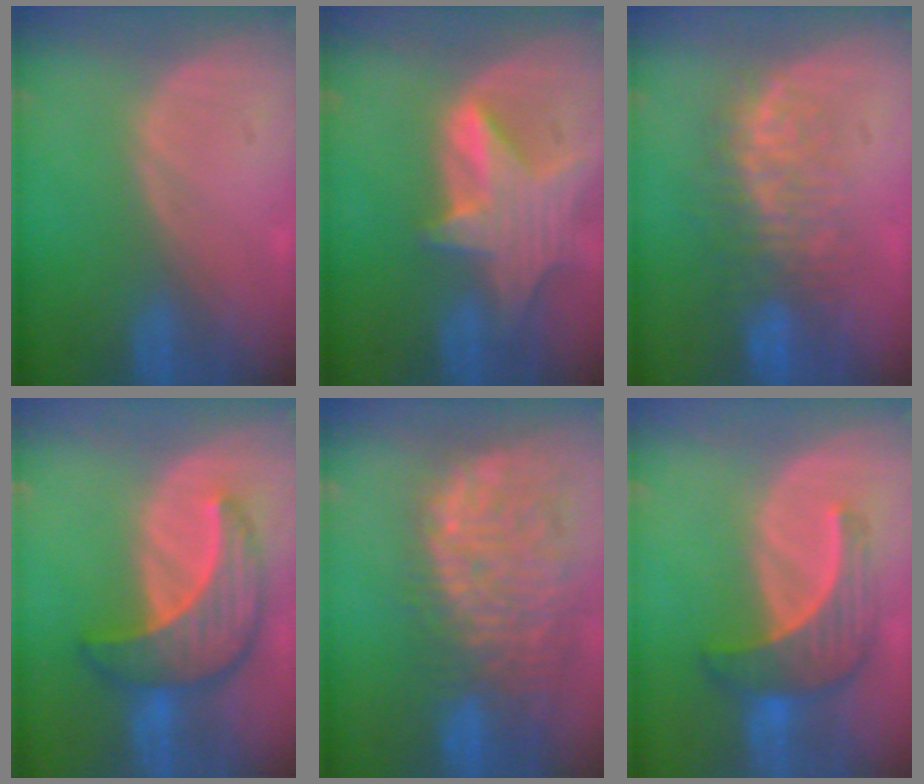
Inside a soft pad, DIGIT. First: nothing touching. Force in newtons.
{"total": 8.5, "press": 7.6, "slide": 3.9}
{"total": 8.3, "press": 7.6, "slide": 3.4}
{"total": 8.9, "press": 8.9, "slide": 0.8}
{"total": 13.8, "press": 11.6, "slide": 7.5}
{"total": 7.0, "press": 6.9, "slide": 1.4}